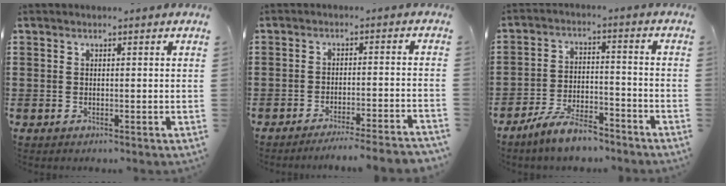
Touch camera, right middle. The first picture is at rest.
{"total": 3.8, "force": [-3.6, -0.4, 1.0], "torque": [-0.016, -0.003, -0.073]}
{"total": 7.3, "force": [-6.4, 1.5, 3.3], "torque": [-0.073, 0.005, -0.123]}